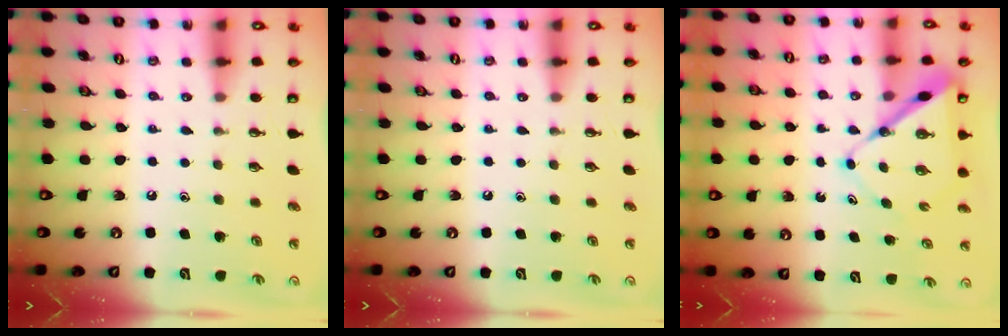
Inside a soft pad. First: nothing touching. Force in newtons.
{"total": 0.0}
{"total": 8.9, "press": 8.9, "slide": 0.9}